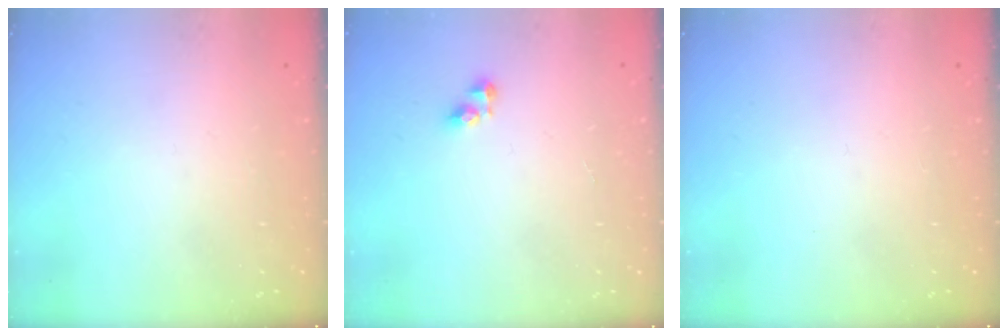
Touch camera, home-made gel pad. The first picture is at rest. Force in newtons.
{"total": 3.1, "press": 3.1, "slide": 0.3}
{"total": 0.0}